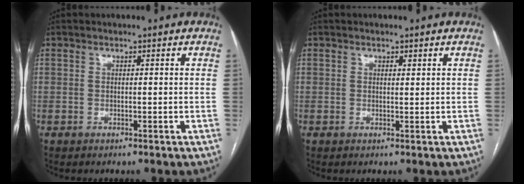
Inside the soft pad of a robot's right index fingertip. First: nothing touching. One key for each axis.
{"total": 0.8, "fx": 0.5, "fy": 0.3, "fz": 0.5, "tx": -0.009, "ty": -0.003, "tz": 0.007}